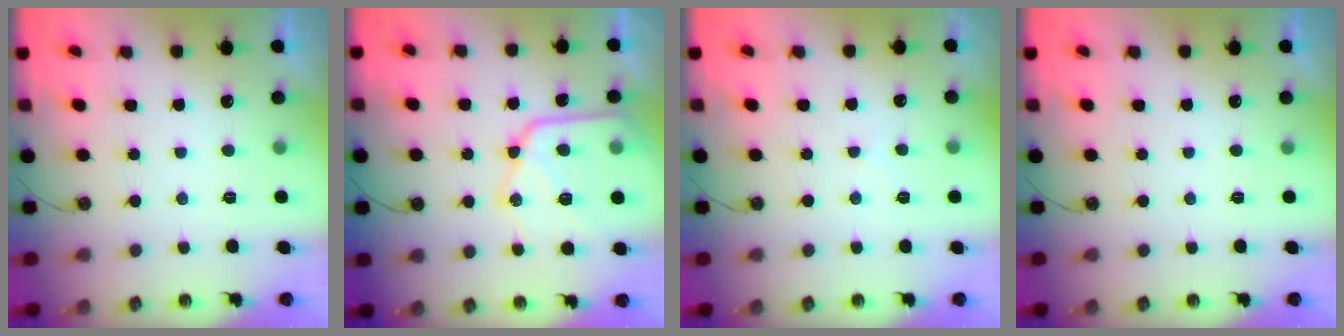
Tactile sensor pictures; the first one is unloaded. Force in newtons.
{"total": 17.2, "press": 17.1, "slide": 1.2}
{"total": 4.7, "press": 4.6, "slide": 0.7}
{"total": 0.0}